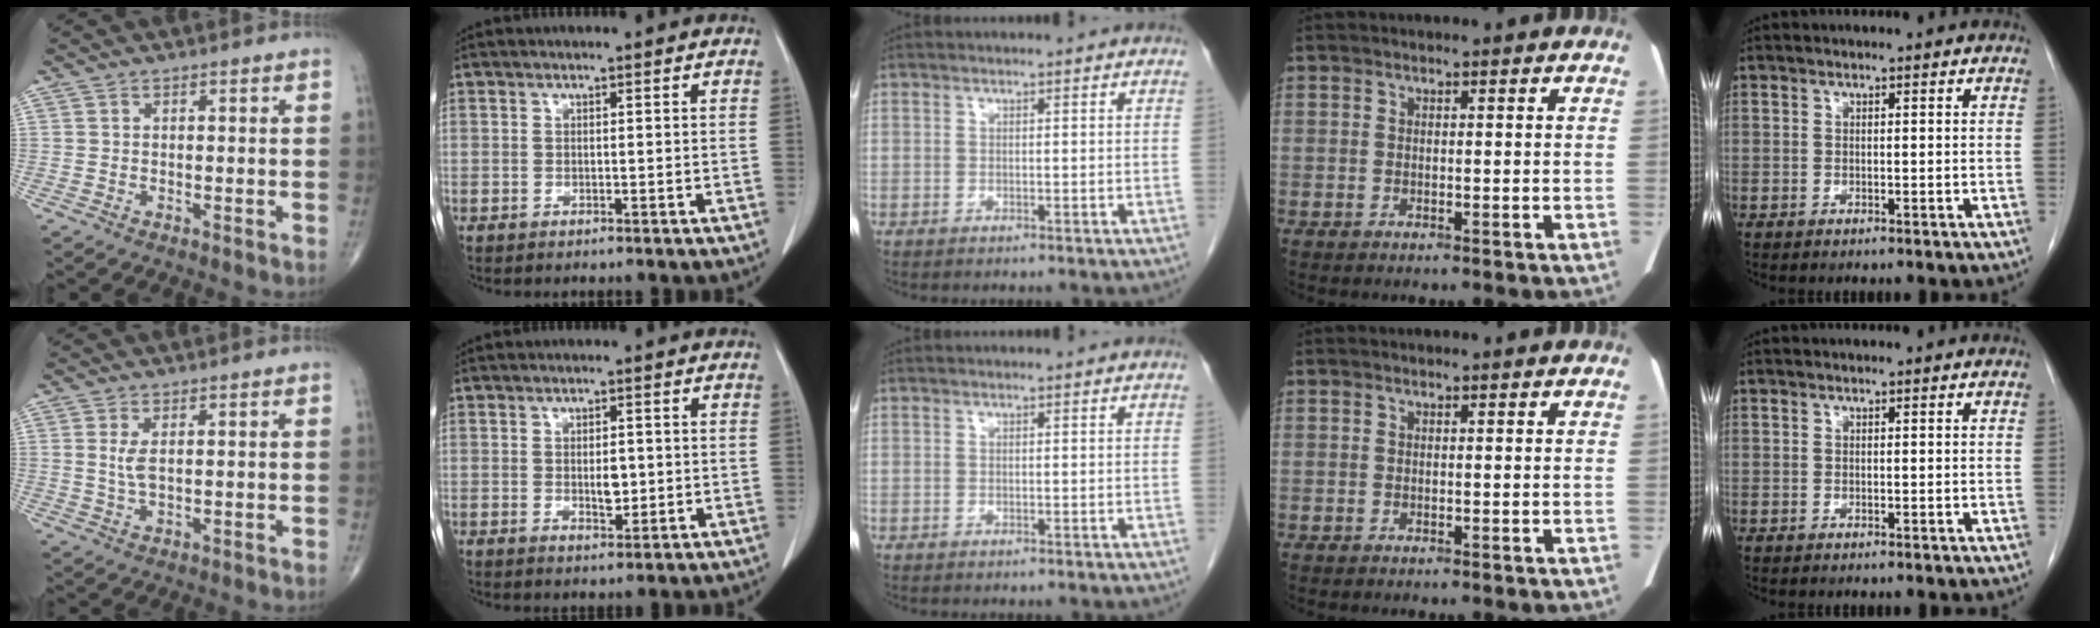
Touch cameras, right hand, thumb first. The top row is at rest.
{"thumb": {"total": 2.8, "force": [0.6, 1.0, 2.5], "torque": [-0.056, -0.005, 0.019]}, "index": {"total": 3.2, "force": [-0.1, 1.5, 2.9], "torque": [-0.047, -0.002, 0.003]}}